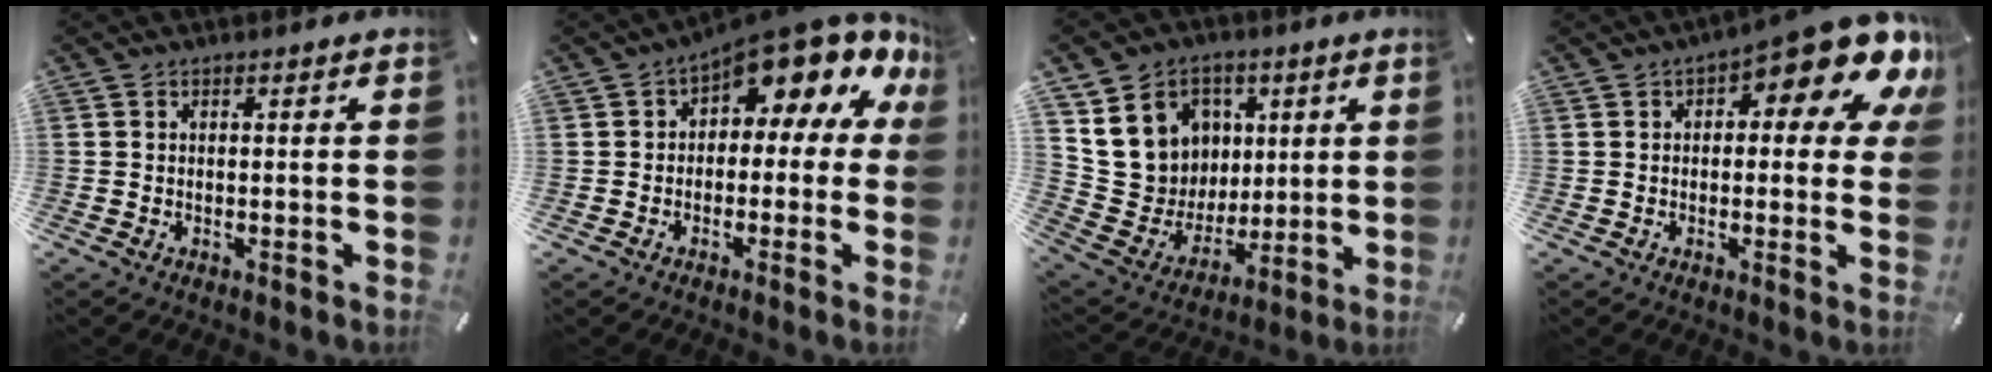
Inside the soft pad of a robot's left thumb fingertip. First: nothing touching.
{"total": 10.0, "force": [7.5, 3.7, 5.4], "torque": [-0.083, -0.074, 0.128]}
{"total": 14.8, "force": [5.2, 13.5, 3.3], "torque": [-0.053, -0.032, 0.121]}
{"total": 12.5, "force": [7.2, 4.2, 9.2], "torque": [-0.118, -0.056, 0.118]}